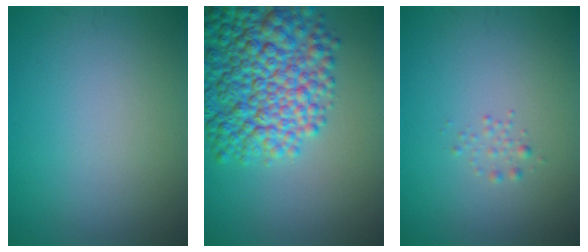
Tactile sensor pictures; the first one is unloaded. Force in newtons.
{"total": 10.0, "press": 10.0, "slide": 0.3}
{"total": 0.8, "press": 0.8, "slide": 0.0}